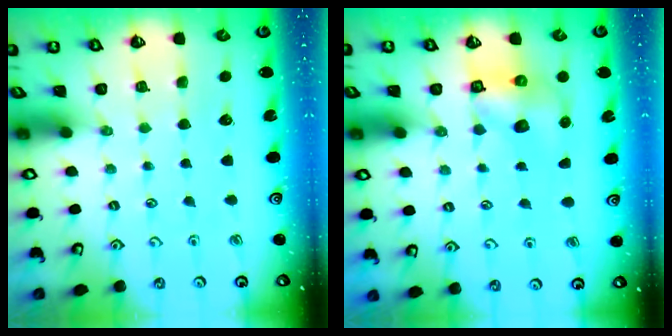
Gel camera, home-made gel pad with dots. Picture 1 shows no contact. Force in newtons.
{"total": 6.3, "press": 6.2, "slide": 0.9}